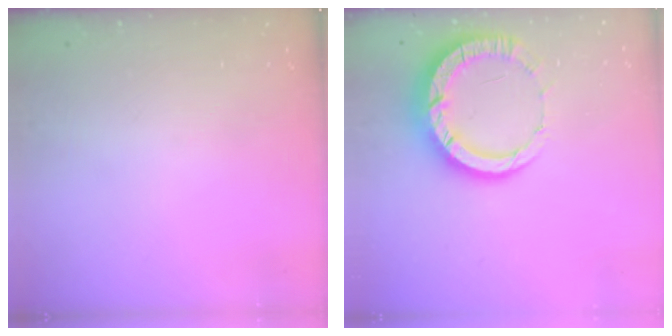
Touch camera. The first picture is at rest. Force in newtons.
{"total": 11.3, "press": 11.2, "slide": 1.2}